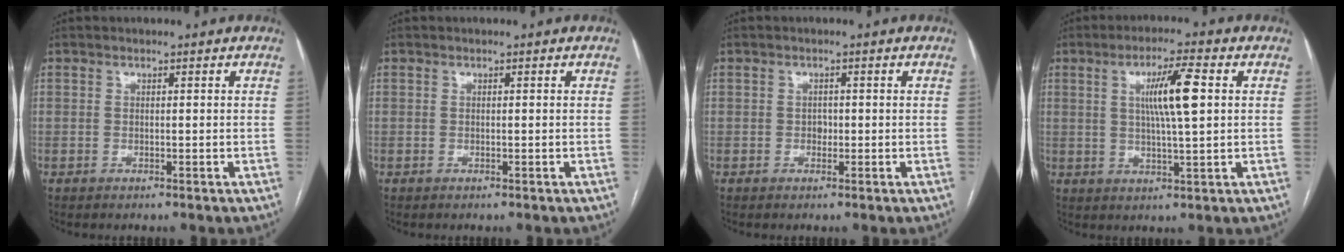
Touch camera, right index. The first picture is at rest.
{"total": 0.0}
{"total": 1.1, "force": [-0.2, 0.8, 0.6], "torque": [-0.008, 0.003, -0.003]}
{"total": 8.0, "force": [1.8, 0.3, 7.8], "torque": [-0.139, 0.003, 0.031]}